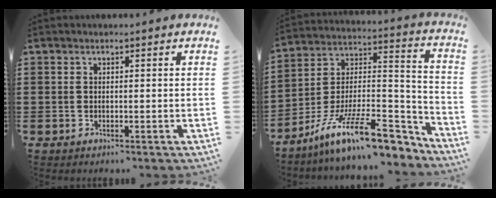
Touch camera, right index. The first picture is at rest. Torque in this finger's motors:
{"motor_torque": [0.33, 0.30, 0.92, 0.11]}